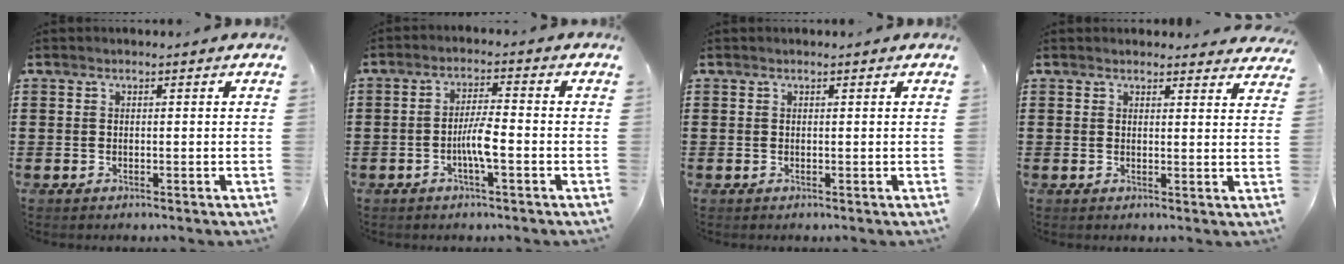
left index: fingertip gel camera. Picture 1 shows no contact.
{"total": 4.7, "force": [-1.7, 0.7, 4.3], "torque": [-0.090, 0.000, -0.037]}
{"total": 0.0}
{"total": 2.0, "force": [2.0, 0.5, 0.0], "torque": [0.001, -0.004, 0.036]}